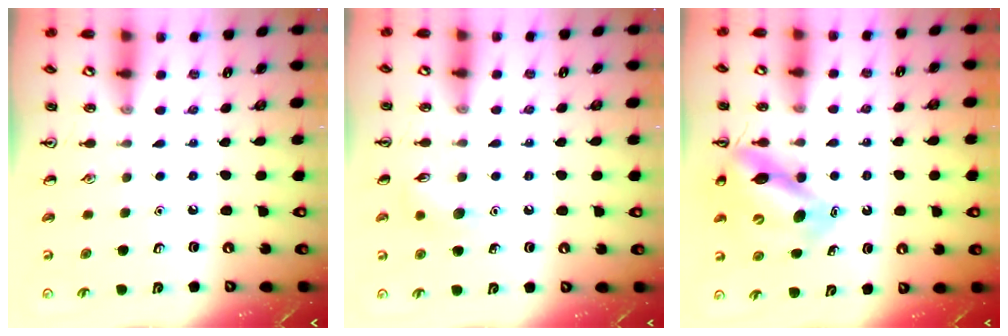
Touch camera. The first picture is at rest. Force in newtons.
{"total": 6.8, "press": 6.7, "slide": 1.3}
{"total": 11.7, "press": 11.2, "slide": 3.3}